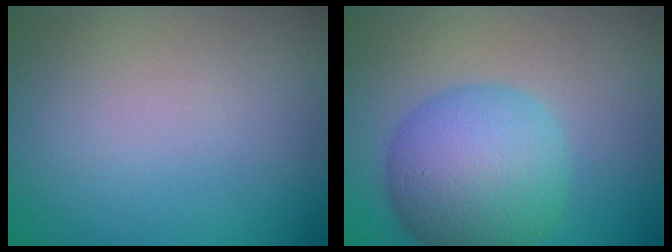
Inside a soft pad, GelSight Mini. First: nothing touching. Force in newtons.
{"total": 8.2, "press": 8.2, "slide": 0.2}